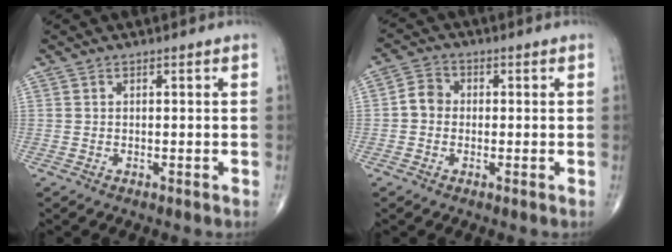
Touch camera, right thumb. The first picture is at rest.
{"total": 3.9, "force": [-0.4, 3.4, 1.9], "torque": [-0.023, 0.013, -0.016]}